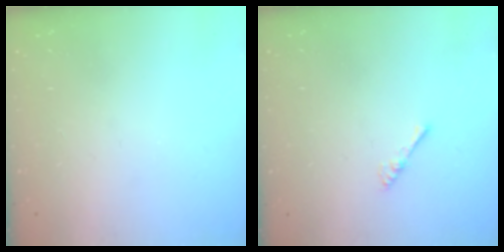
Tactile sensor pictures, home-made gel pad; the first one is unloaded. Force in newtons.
{"total": 2.4, "press": 2.4, "slide": 0.5}